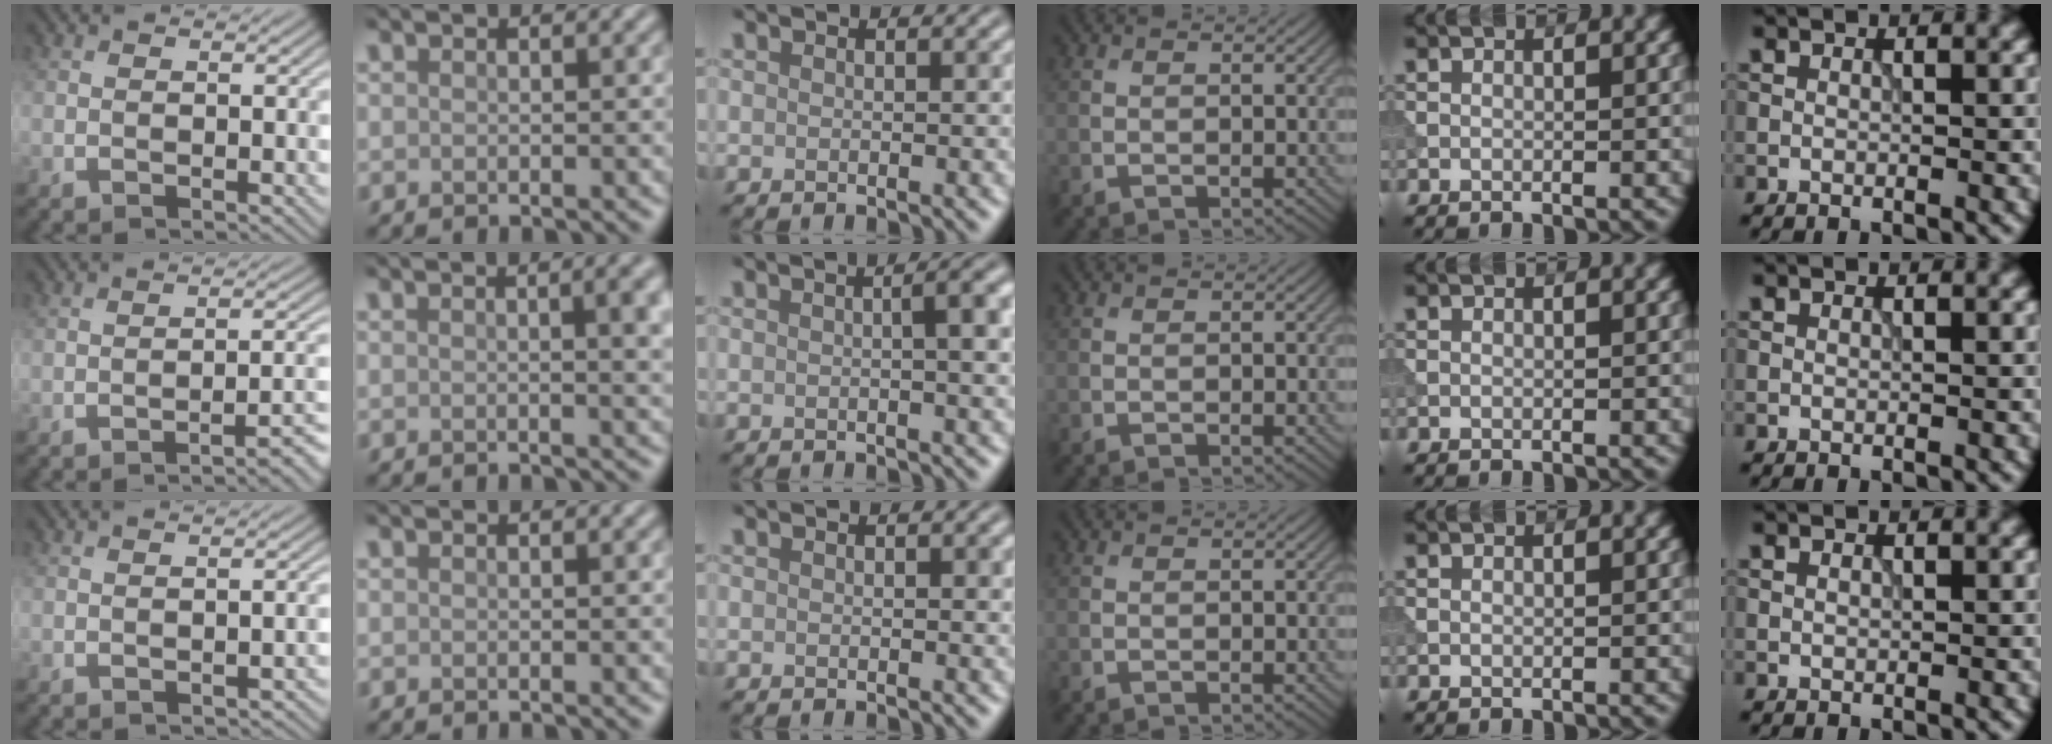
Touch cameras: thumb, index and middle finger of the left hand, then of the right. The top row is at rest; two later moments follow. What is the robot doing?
{"motion": "dispense", "object": "syringe"}